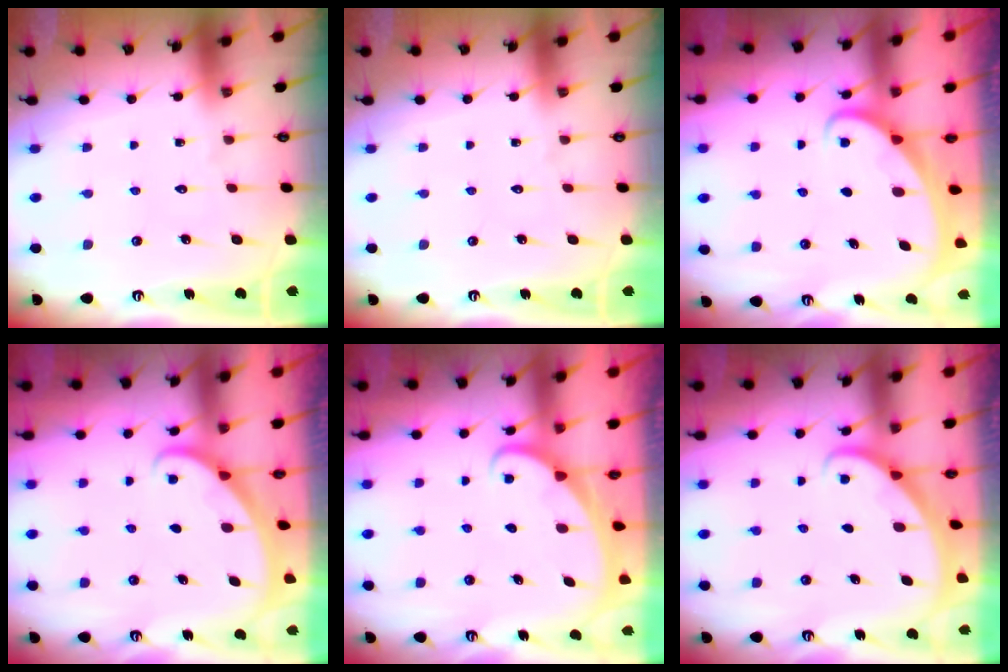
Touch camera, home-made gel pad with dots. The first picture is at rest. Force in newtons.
{"total": 0.0}
{"total": 1.7, "press": 1.7, "slide": 0.2}
{"total": 1.4, "press": 1.4, "slide": 0.0}
{"total": 1.9, "press": 1.9, "slide": 0.1}
{"total": 1.9, "press": 1.9, "slide": 0.1}